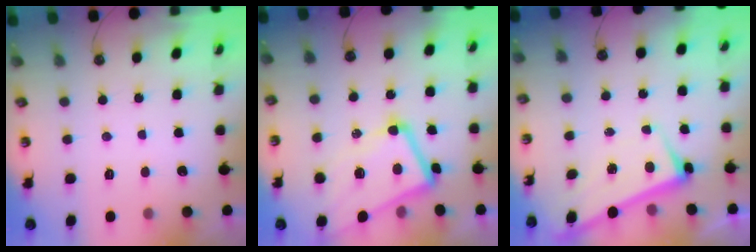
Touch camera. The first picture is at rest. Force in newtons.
{"total": 7.4, "press": 7.3, "slide": 1.6}
{"total": 2.9, "press": 2.9, "slide": 0.4}